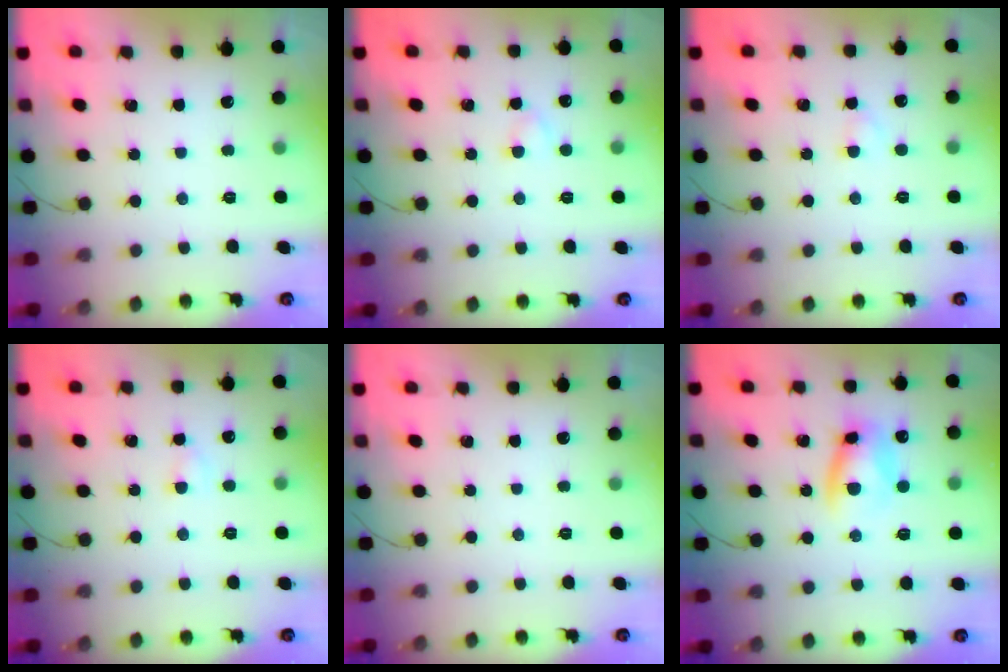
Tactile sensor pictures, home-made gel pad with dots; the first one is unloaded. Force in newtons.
{"total": 2.0, "press": 1.8, "slide": 0.9}
{"total": 1.8, "press": 1.6, "slide": 0.8}
{"total": 2.7, "press": 2.5, "slide": 1.0}
{"total": 0.0}
{"total": 9.8, "press": 9.6, "slide": 1.9}